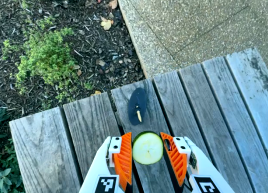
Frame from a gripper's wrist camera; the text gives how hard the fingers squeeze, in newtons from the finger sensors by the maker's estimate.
{"total": 5.9, "left": 6.0, "right": 5.9}